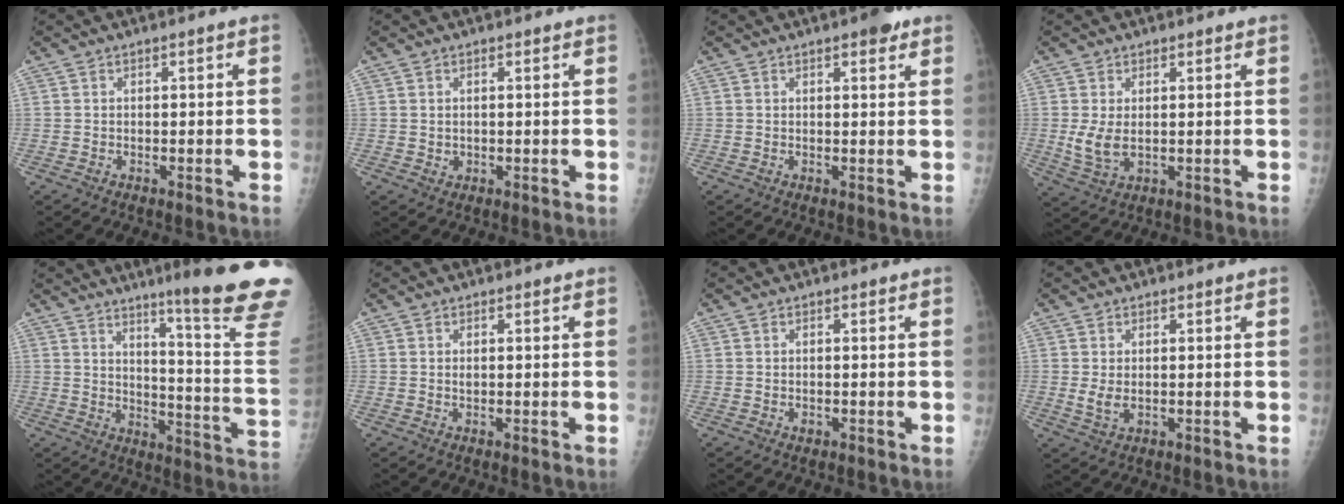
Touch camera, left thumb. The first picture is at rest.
{"total": 1.1, "force": [0.5, 1.0, 0.2], "torque": [0.003, -0.002, 0.005]}
{"total": 3.2, "force": [2.1, 1.2, 2.1], "torque": [-0.018, -0.007, 0.024]}
{"total": 5.4, "force": [0.8, 3.4, 4.1], "torque": [-0.079, -0.015, 0.025]}
{"total": 21.9, "force": [15.2, 0.3, 15.7], "torque": [-0.186, -0.114, 0.206]}
{"total": 0.9, "force": [0.5, 0.6, 0.4], "torque": [-0.003, -0.003, 0.006]}
{"total": 0.8, "force": [0.1, 0.7, 0.4], "torque": [-0.003, 0.000, 0.001]}
{"total": 2.8, "force": [0.6, 1.9, 2.0], "torque": [-0.033, -0.009, 0.017]}